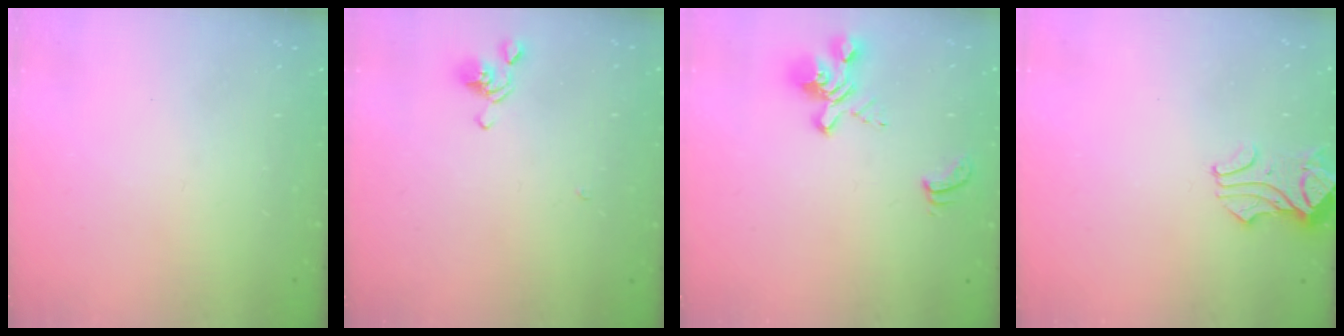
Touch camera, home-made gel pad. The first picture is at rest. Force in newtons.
{"total": 2.6, "press": 2.6, "slide": 0.6}
{"total": 4.0, "press": 3.7, "slide": 1.6}
{"total": 0.6, "press": 0.2, "slide": 0.6}